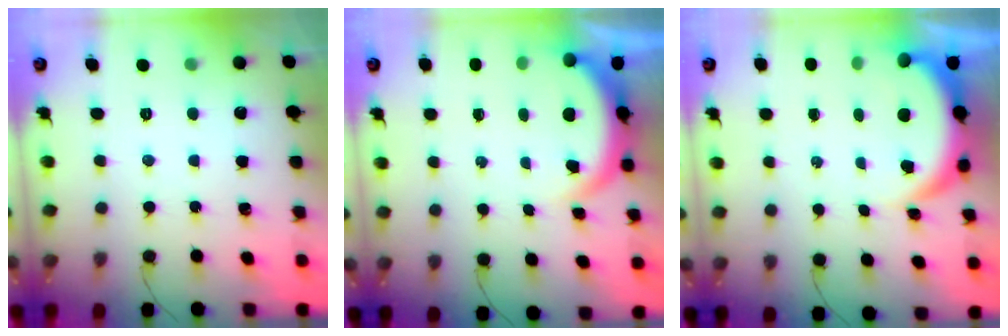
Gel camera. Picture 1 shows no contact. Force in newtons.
{"total": 5.0, "press": 5.0, "slide": 0.6}
{"total": 5.6, "press": 5.6, "slide": 0.8}